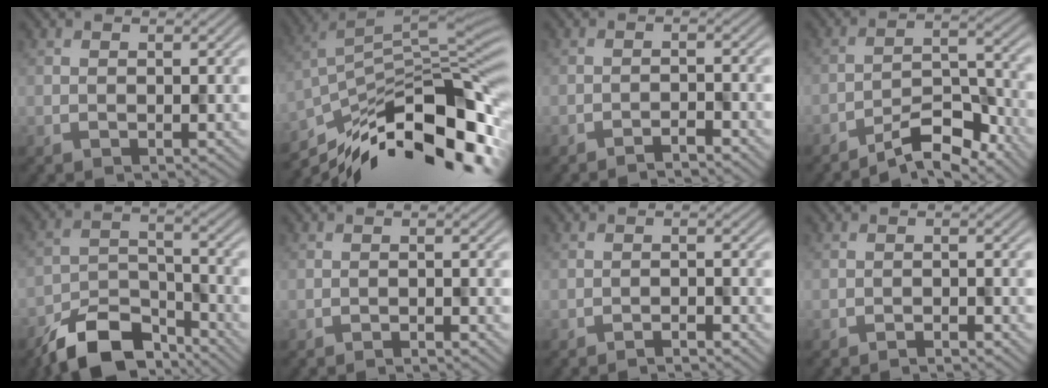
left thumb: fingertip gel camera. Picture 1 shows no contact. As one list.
[{"total": 15.9, "force": [-9.4, 5.7, 11.5], "torque": [-0.230, -0.018, -0.151]}, {"total": 2.2, "force": [-2.0, 0.1, 0.9], "torque": [-0.013, 0.004, -0.036]}, {"total": 7.6, "force": [-6.1, 1.9, 4.1], "torque": [-0.067, 0.011, -0.110]}, {"total": 10.4, "force": [-7.9, 4.4, 5.1], "torque": [-0.089, -0.009, -0.148]}, {"total": 1.0, "force": [-0.9, 0.1, 0.4], "torque": [-0.004, 0.001, -0.016]}, {"total": 1.6, "force": [-1.5, 0.1, 0.7], "torque": [-0.009, 0.003, -0.026]}, {"total": 1.3, "force": [-1.2, 0.1, 0.5], "torque": [-0.007, 0.002, -0.022]}]